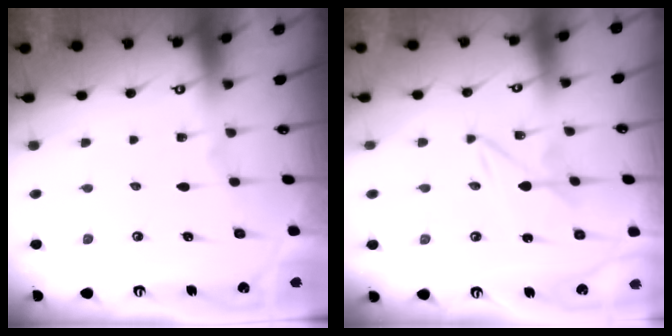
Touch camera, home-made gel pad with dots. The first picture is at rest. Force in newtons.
{"total": 1.9, "press": 1.9, "slide": 0.1}